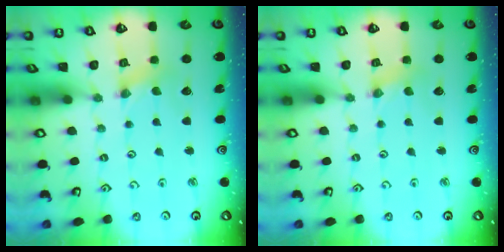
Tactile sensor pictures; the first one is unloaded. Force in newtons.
{"total": 1.3, "press": 1.3, "slide": 0.3}